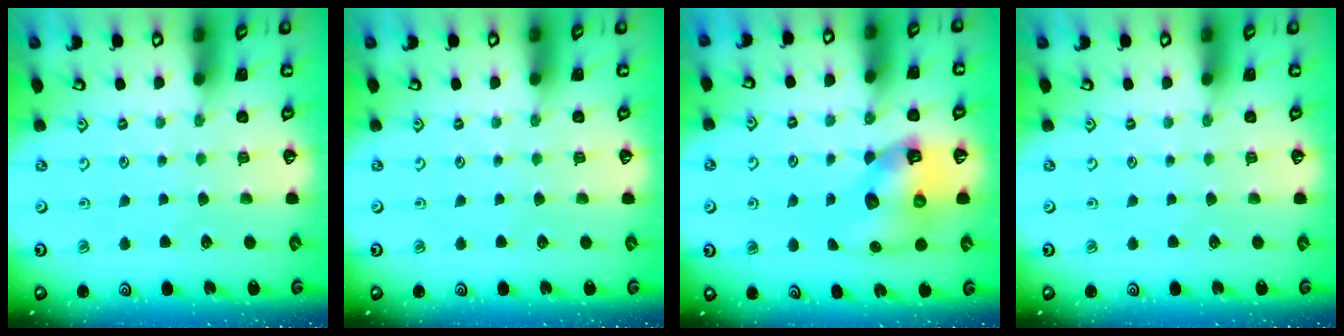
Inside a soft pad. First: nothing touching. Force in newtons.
{"total": 0.0}
{"total": 10.5, "press": 10.4, "slide": 1.6}
{"total": 0.0}